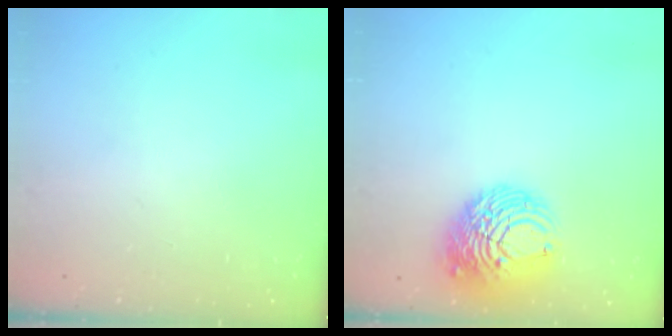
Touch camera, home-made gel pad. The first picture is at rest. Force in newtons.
{"total": 11.5, "press": 11.4, "slide": 1.3}